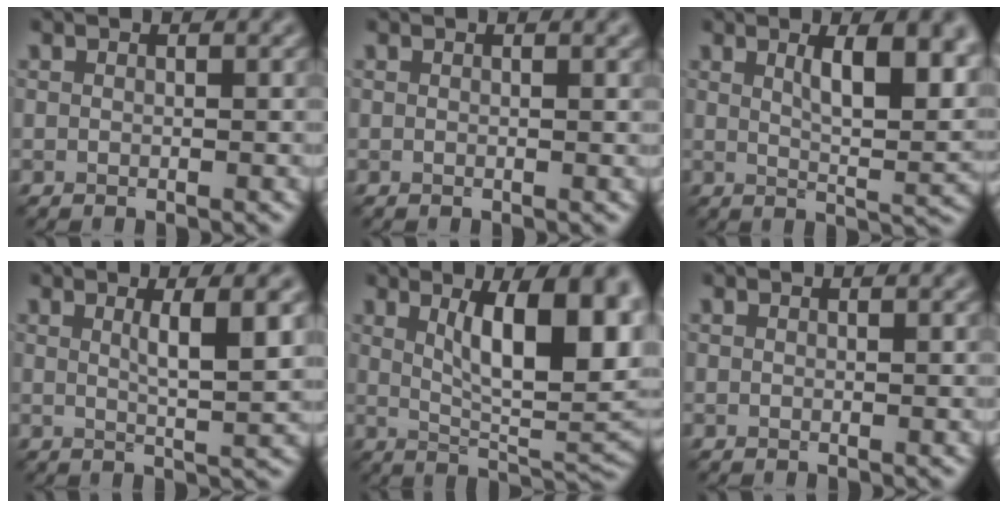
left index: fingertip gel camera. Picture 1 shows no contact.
{"total": 0.9, "force": [0.5, 0.2, 0.8], "torque": [-0.006, 0.005, 0.006]}
{"total": 8.2, "force": [2.9, 2.7, 7.2], "torque": [-0.092, -0.001, 0.047]}
{"total": 4.9, "force": [1.3, 1.0, 4.6], "torque": [-0.063, -0.001, 0.020]}
{"total": 11.5, "force": [2.9, 4.1, 10.3], "torque": [-0.135, -0.004, 0.051]}
{"total": 0.0}